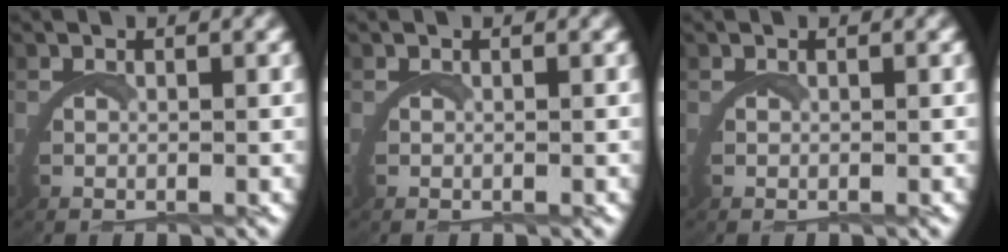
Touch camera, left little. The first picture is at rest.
{"total": 0.0}
{"total": 0.0}